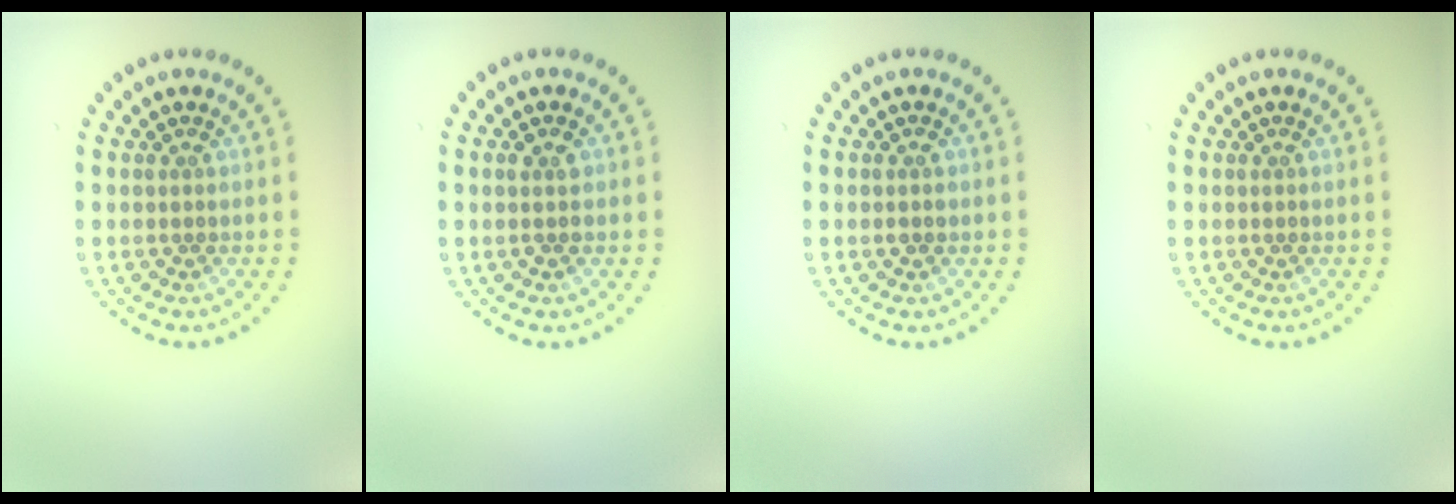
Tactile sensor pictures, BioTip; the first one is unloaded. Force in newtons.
{"total": 1.4, "press": 1.3, "slide": 0.3}
{"total": 1.0, "press": 1.0, "slide": 0.1}
{"total": 0.0}